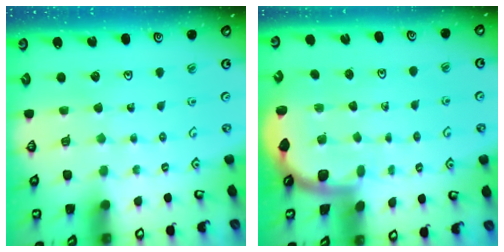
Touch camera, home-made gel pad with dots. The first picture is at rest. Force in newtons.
{"total": 1.7, "press": 1.7, "slide": 0.1}